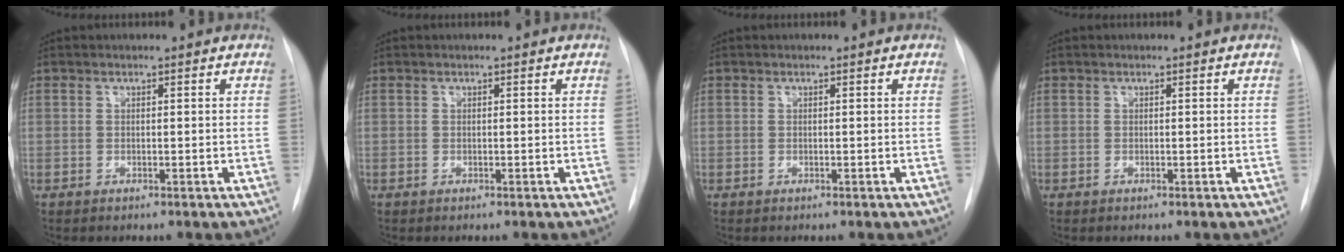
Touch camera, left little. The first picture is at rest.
{"total": 0.0}
{"total": 0.0}
{"total": 0.0}